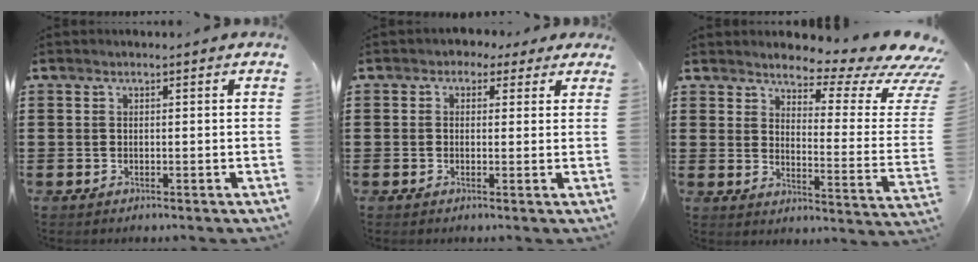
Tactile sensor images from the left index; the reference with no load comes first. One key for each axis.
{"total": 1.8, "fx": 0.6, "fy": 1.6, "fz": 0.6, "tx": -0.018, "ty": 0.010, "tz": 0.009}
{"total": 4.6, "fx": 4.0, "fy": 1.1, "fz": 2.1, "tx": -0.041, "ty": -0.046, "tz": 0.060}